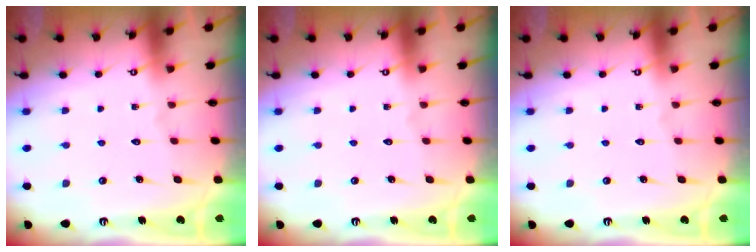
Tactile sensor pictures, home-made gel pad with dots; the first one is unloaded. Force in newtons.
{"total": 0.0}
{"total": 0.0}